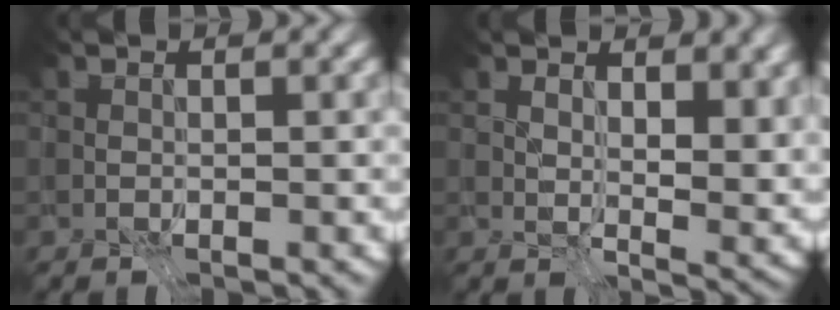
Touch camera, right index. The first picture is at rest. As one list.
[{"total": 8.1, "force": [4.6, 3.8, 5.4], "torque": [-0.083, -0.023, 0.095]}]